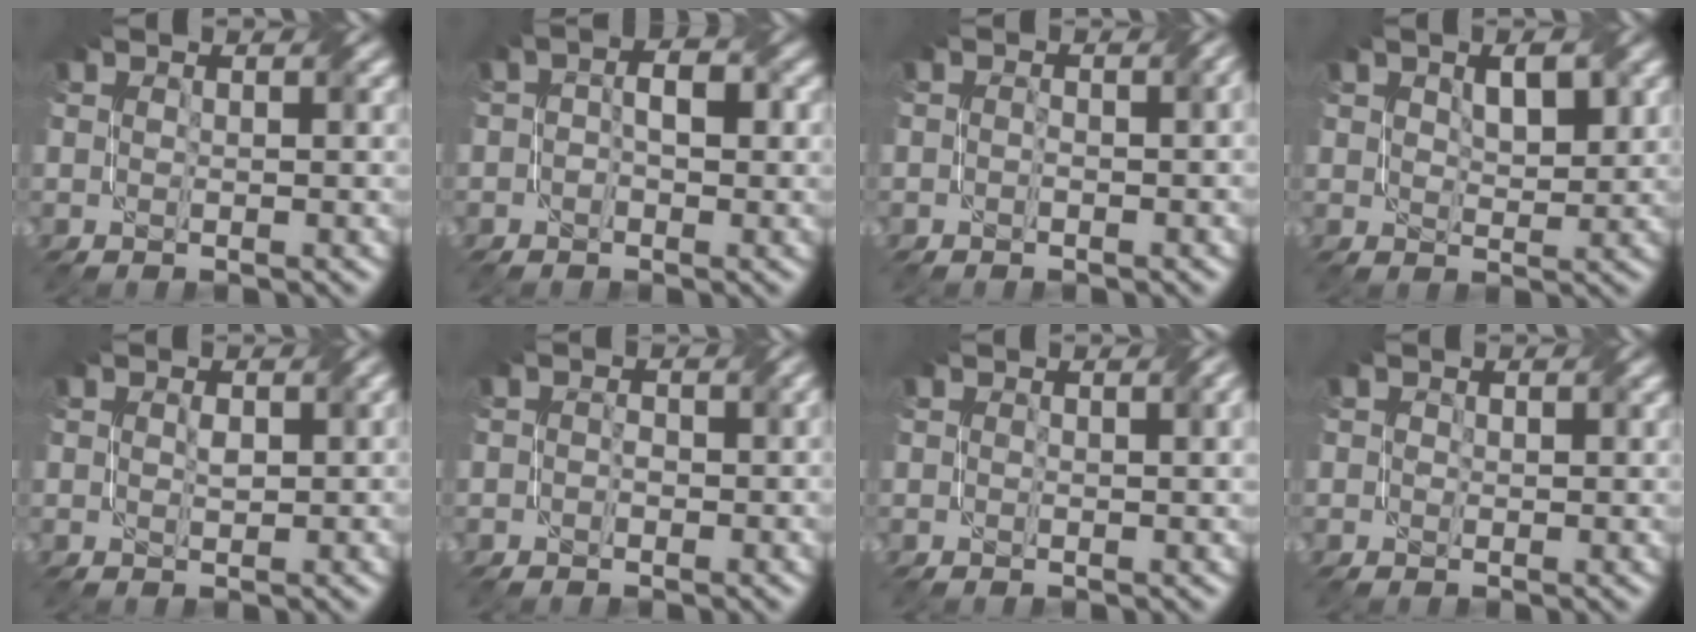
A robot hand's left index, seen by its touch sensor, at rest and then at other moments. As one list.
[{"total": 3.2, "force": [-0.1, 2.1, 2.4], "torque": [-0.032, 0.007, -0.004]}, {"total": 2.8, "force": [-1.2, 1.3, 2.2], "torque": [-0.022, -0.005, -0.014]}, {"total": 3.1, "force": [1.3, 1.8, 2.2], "torque": [-0.043, -0.003, 0.025]}, {"total": 1.0, "force": [0.0, 0.5, 0.9], "torque": [-0.017, 0.001, 0.002]}, {"total": 2.2, "force": [-0.8, 1.4, 1.4], "torque": [-0.008, 0.001, -0.012]}, {"total": 1.9, "force": [0.1, 0.8, 1.8], "torque": [-0.025, 0.000, 0.000]}, {"total": 0.9, "force": [0.0, 0.9, 0.1], "torque": [-0.002, 0.001, -0.002]}]